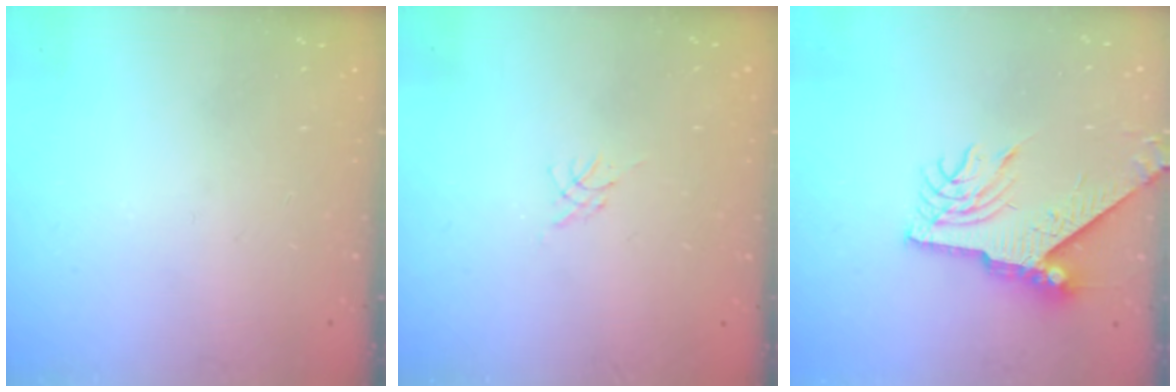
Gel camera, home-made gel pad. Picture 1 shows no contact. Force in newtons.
{"total": 0.0}
{"total": 9.9, "press": 9.9, "slide": 0.8}